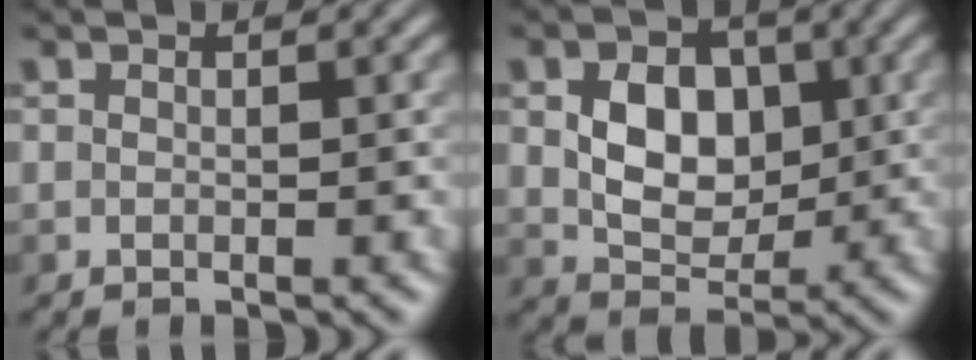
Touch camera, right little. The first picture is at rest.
{"total": 5.4, "force": [-0.3, 3.9, 3.8], "torque": [-0.070, -0.004, -0.004]}